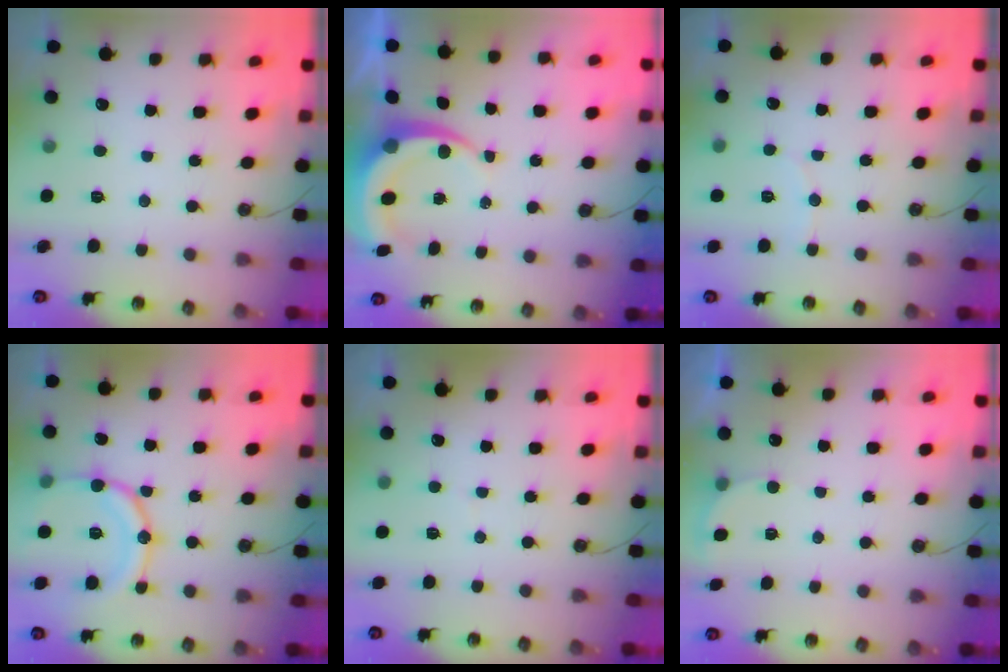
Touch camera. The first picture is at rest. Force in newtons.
{"total": 6.7, "press": 6.6, "slide": 0.8}
{"total": 4.5, "press": 4.4, "slide": 0.9}
{"total": 16.3, "press": 16.0, "slide": 3.2}
{"total": 2.7, "press": 2.6, "slide": 0.2}
{"total": 3.0, "press": 2.8, "slide": 1.0}